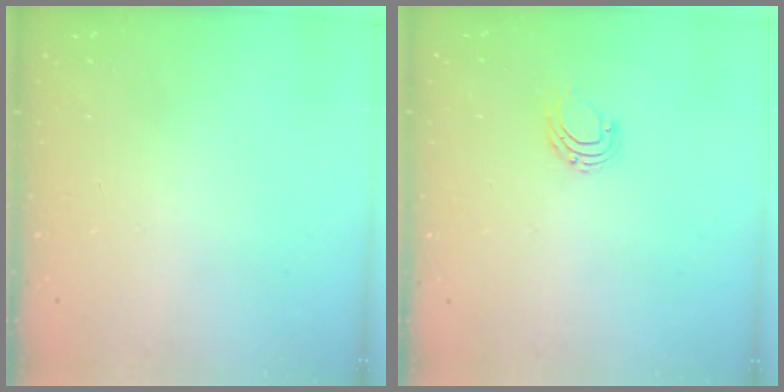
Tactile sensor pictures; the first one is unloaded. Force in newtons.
{"total": 5.7, "press": 5.7, "slide": 0.4}